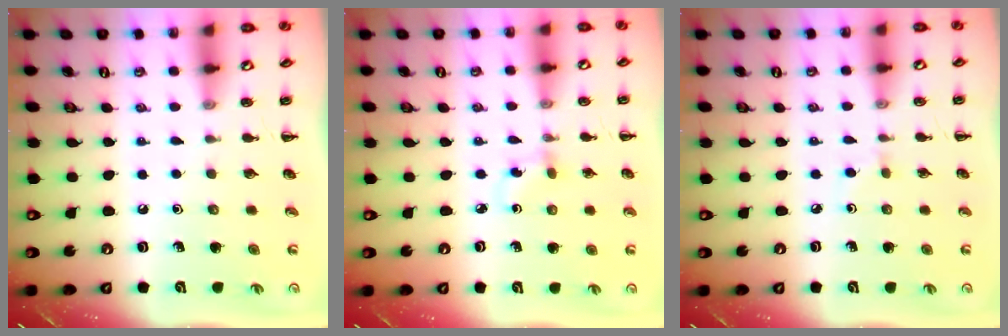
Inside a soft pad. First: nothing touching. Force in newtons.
{"total": 2.0, "press": 1.7, "slide": 1.0}
{"total": 2.0, "press": 1.7, "slide": 1.0}